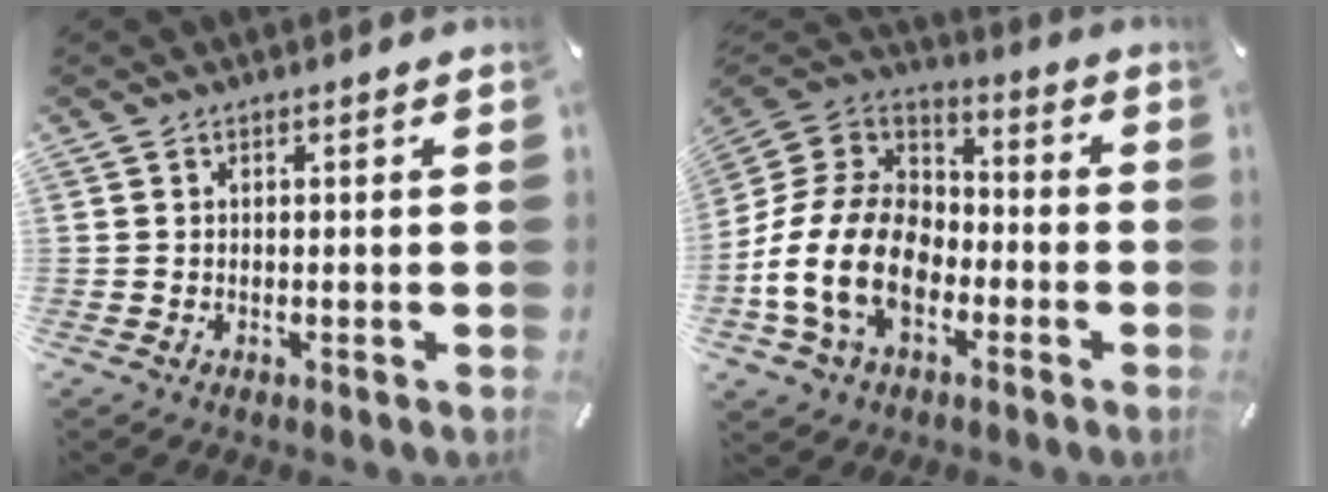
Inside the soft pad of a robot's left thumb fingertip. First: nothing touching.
{"total": 18.3, "force": [-6.7, 13.0, 11.1], "torque": [-0.255, 0.027, -0.120]}